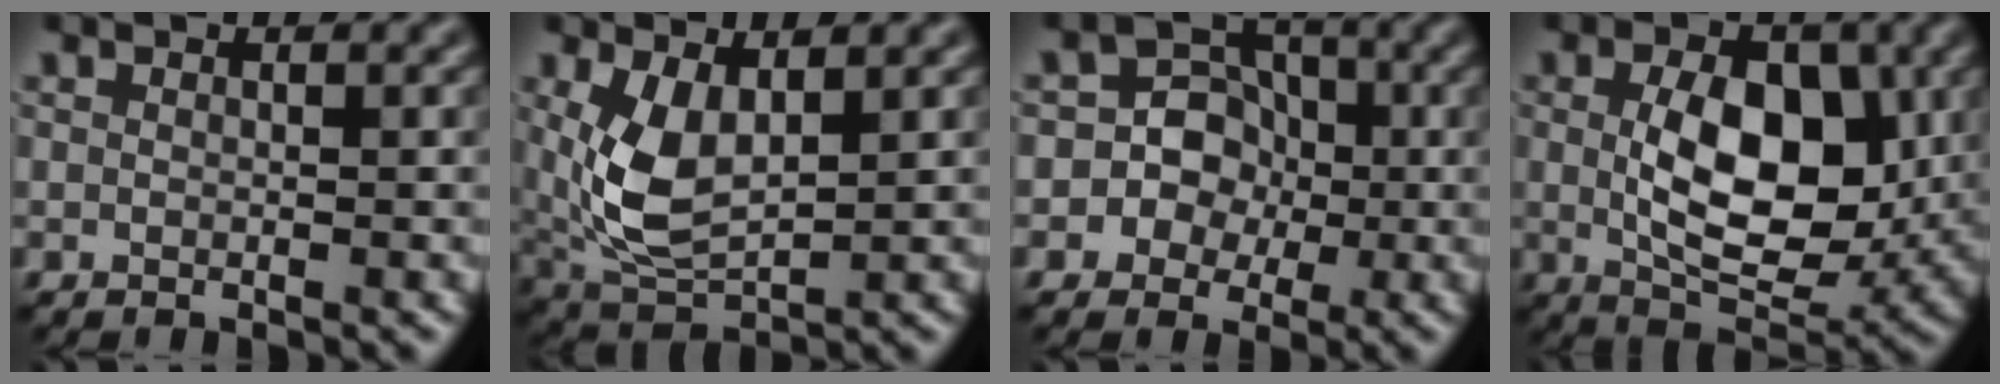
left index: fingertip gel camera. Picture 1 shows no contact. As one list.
[{"total": 5.7, "force": [1.1, 2.9, 4.7], "torque": [-0.117, -0.008, 0.030]}, {"total": 5.2, "force": [-0.9, 4.9, 1.6], "torque": [0.000, 0.025, -0.031]}, {"total": 8.8, "force": [0.4, 5.2, 7.1], "torque": [-0.122, -0.009, 0.009]}]